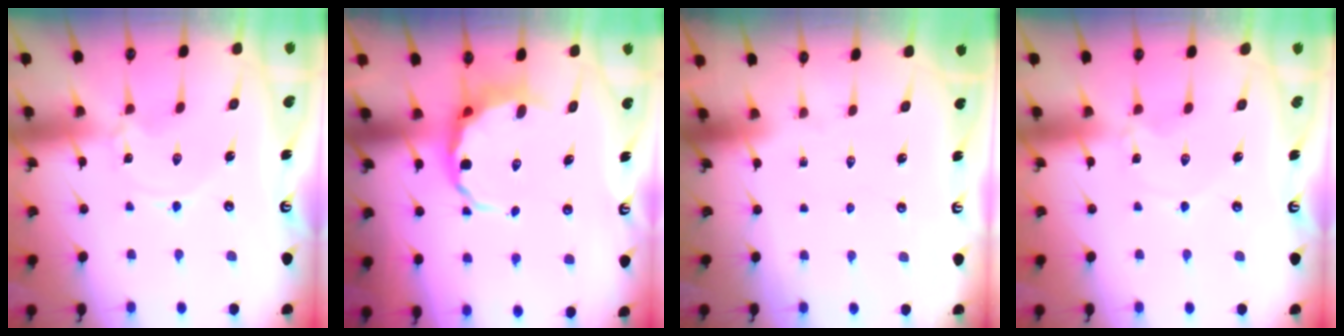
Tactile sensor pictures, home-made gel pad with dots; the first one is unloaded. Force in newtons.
{"total": 7.2, "press": 6.9, "slide": 2.0}
{"total": 0.0}
{"total": 1.3, "press": 1.3, "slide": 0.2}